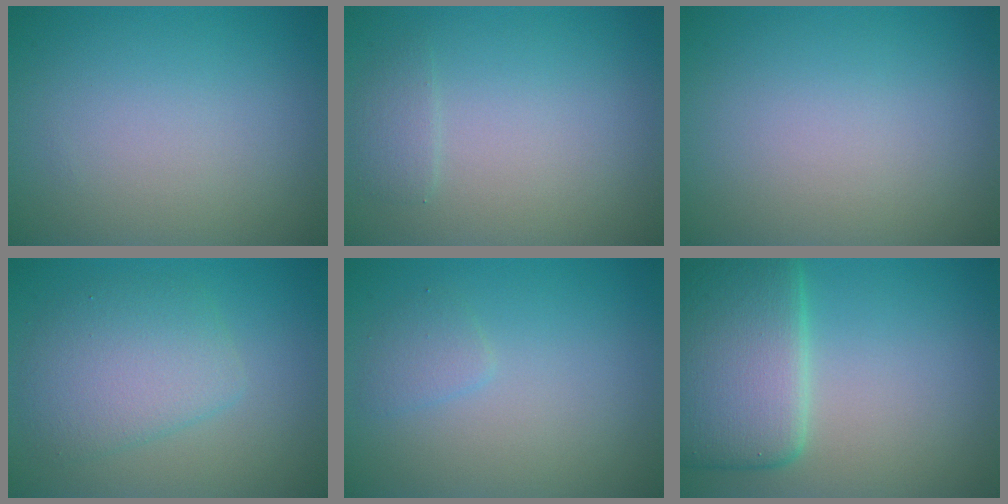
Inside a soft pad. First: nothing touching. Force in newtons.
{"total": 1.1, "press": 1.1, "slide": 0.2}
{"total": 0.0}
{"total": 4.4, "press": 4.4, "slide": 0.1}
{"total": 1.2, "press": 1.2, "slide": 0.0}
{"total": 8.9, "press": 8.9, "slide": 0.3}